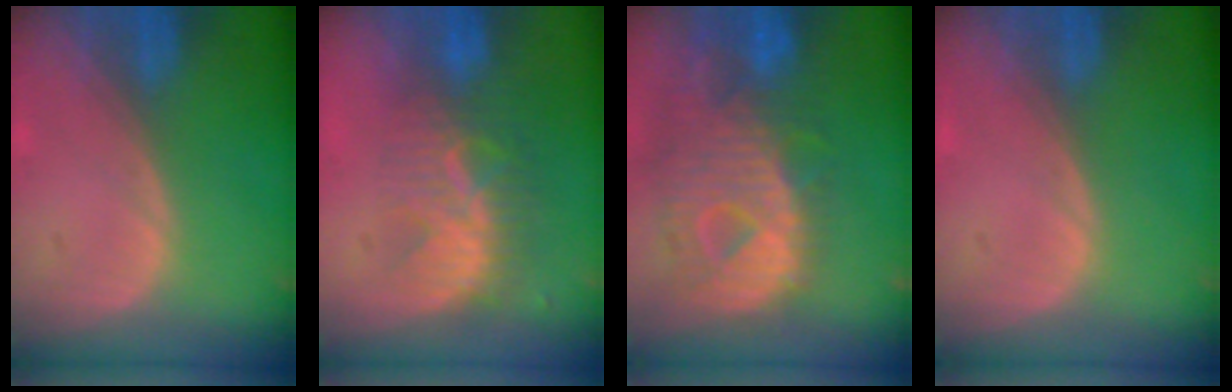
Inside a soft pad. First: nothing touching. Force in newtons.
{"total": 8.5, "press": 7.6, "slide": 3.8}
{"total": 12.5, "press": 10.8, "slide": 6.4}
{"total": 0.0}